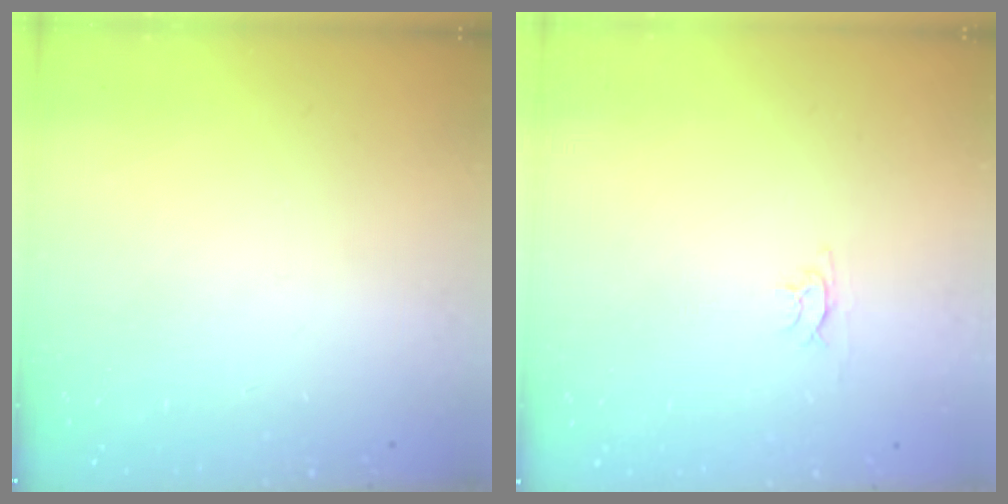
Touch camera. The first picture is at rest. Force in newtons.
{"total": 2.4, "press": 2.4, "slide": 0.3}